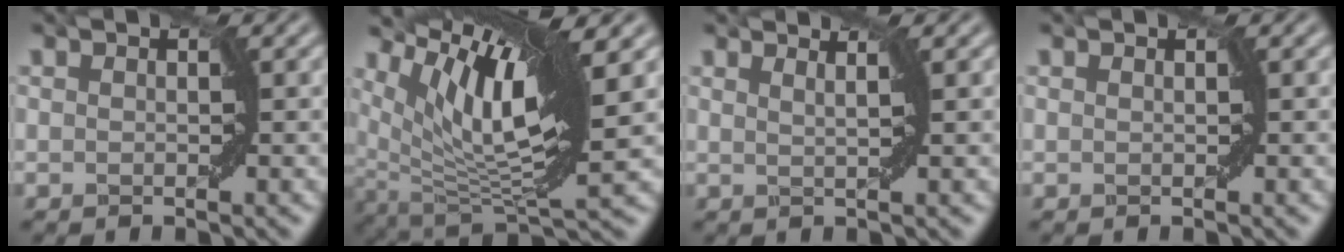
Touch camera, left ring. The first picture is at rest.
{"total": 10.9, "force": [5.7, 2.7, 8.9], "torque": [-0.163, 0.008, 0.112]}
{"total": 2.5, "force": [1.7, 0.9, 1.7], "torque": [-0.006, 0.004, -0.004]}
{"total": 0.0}